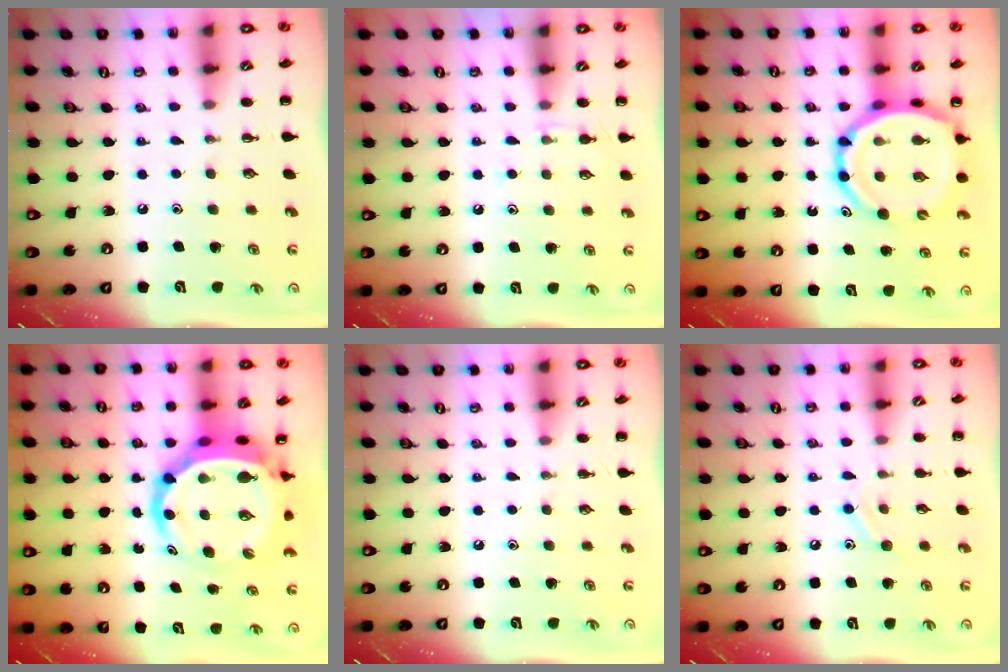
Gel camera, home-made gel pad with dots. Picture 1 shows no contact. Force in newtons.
{"total": 4.8, "press": 4.5, "slide": 1.6}
{"total": 14.9, "press": 14.3, "slide": 4.0}
{"total": 10.2, "press": 9.7, "slide": 2.9}
{"total": 0.0}
{"total": 7.6, "press": 7.5, "slide": 1.4}